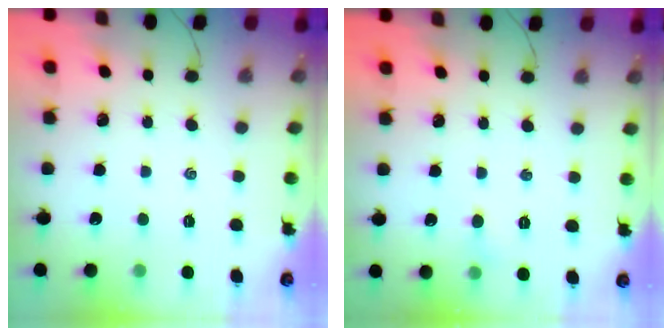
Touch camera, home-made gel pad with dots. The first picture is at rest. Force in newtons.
{"total": 2.8, "press": 2.6, "slide": 1.0}